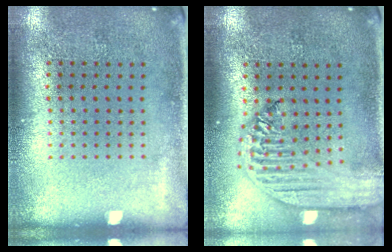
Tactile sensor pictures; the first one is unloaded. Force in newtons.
{"total": 2.6, "press": 2.1, "slide": 1.4}